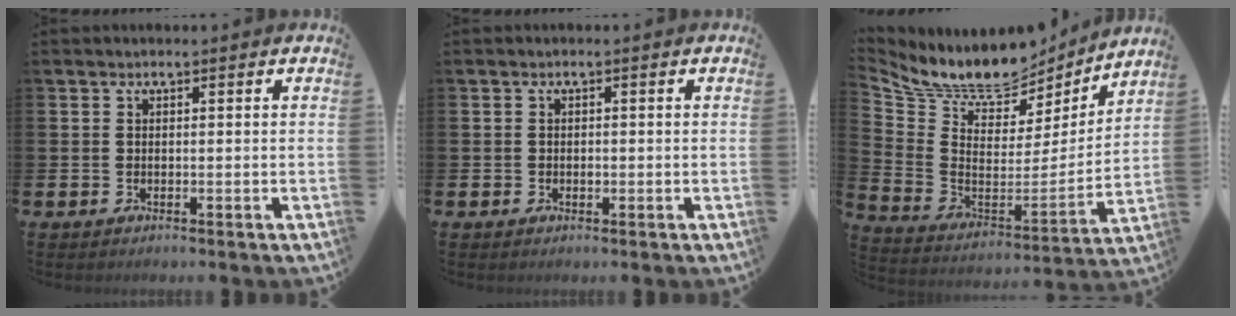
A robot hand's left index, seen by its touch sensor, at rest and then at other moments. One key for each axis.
{"total": 0.5, "fx": -0.1, "fy": 0.5, "fz": 0.2, "tx": 0.004, "ty": 0.000, "tz": -0.004}
{"total": 10.1, "fx": 9.2, "fy": 3.2, "fz": 2.6, "tx": -0.093, "ty": -0.062, "tz": 0.156}